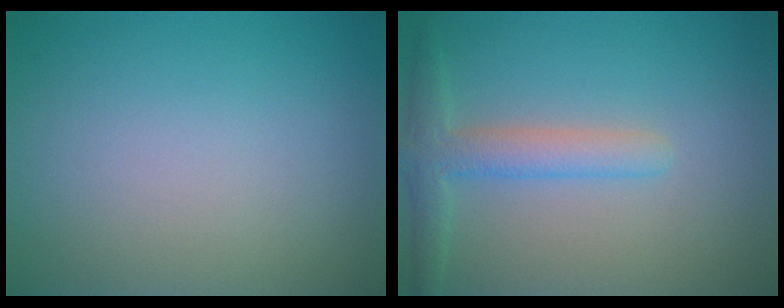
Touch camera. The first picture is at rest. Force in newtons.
{"total": 3.1, "press": 3.1, "slide": 0.1}